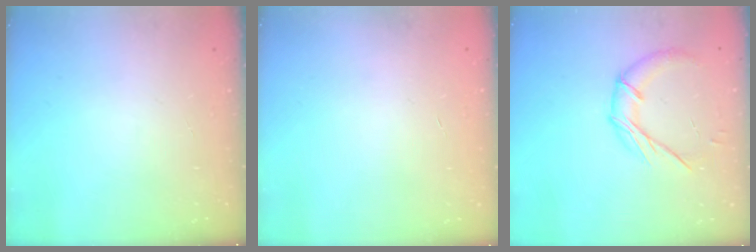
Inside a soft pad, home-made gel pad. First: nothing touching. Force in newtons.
{"total": 0.0}
{"total": 10.4, "press": 10.4, "slide": 0.6}